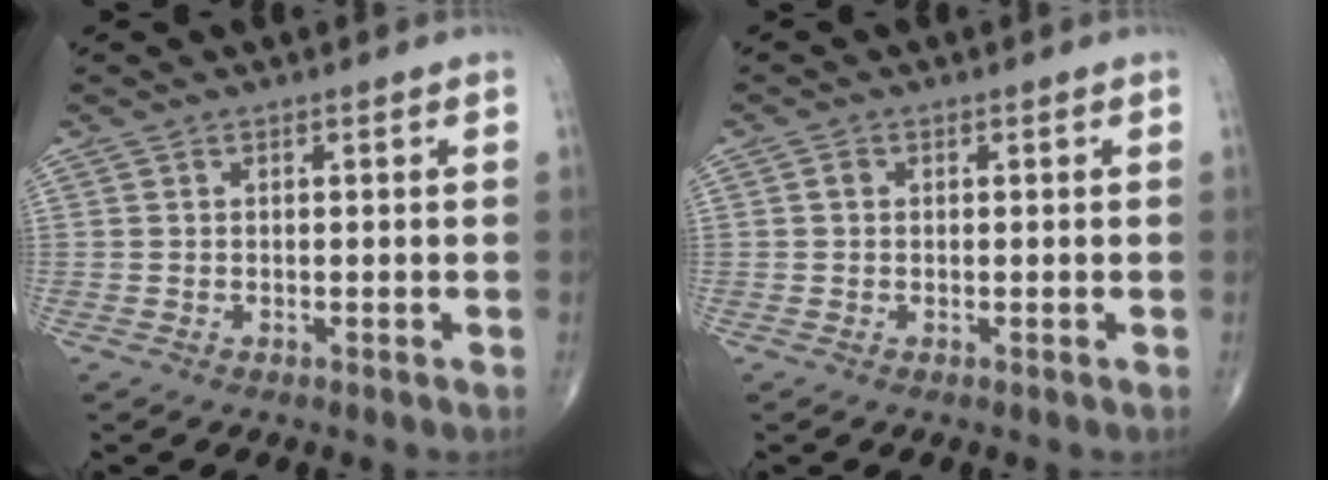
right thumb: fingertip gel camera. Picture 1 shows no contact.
{"total": 1.0, "force": [0.1, 0.9, 0.5], "torque": [-0.007, 0.002, 0.000]}